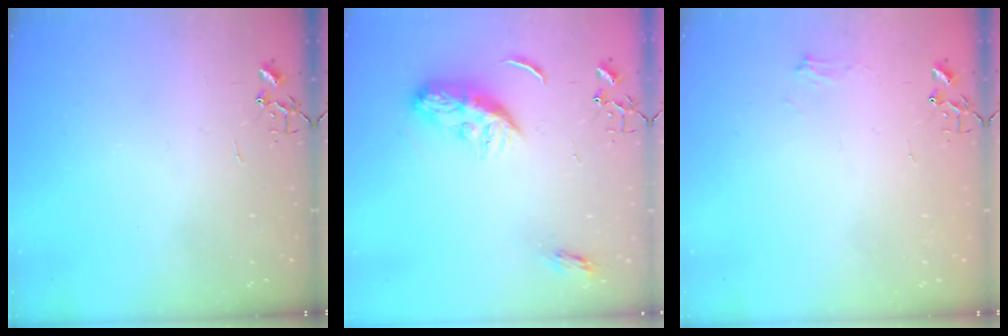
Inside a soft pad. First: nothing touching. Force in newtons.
{"total": 11.2, "press": 11.2, "slide": 0.5}
{"total": 5.3, "press": 5.3, "slide": 0.6}